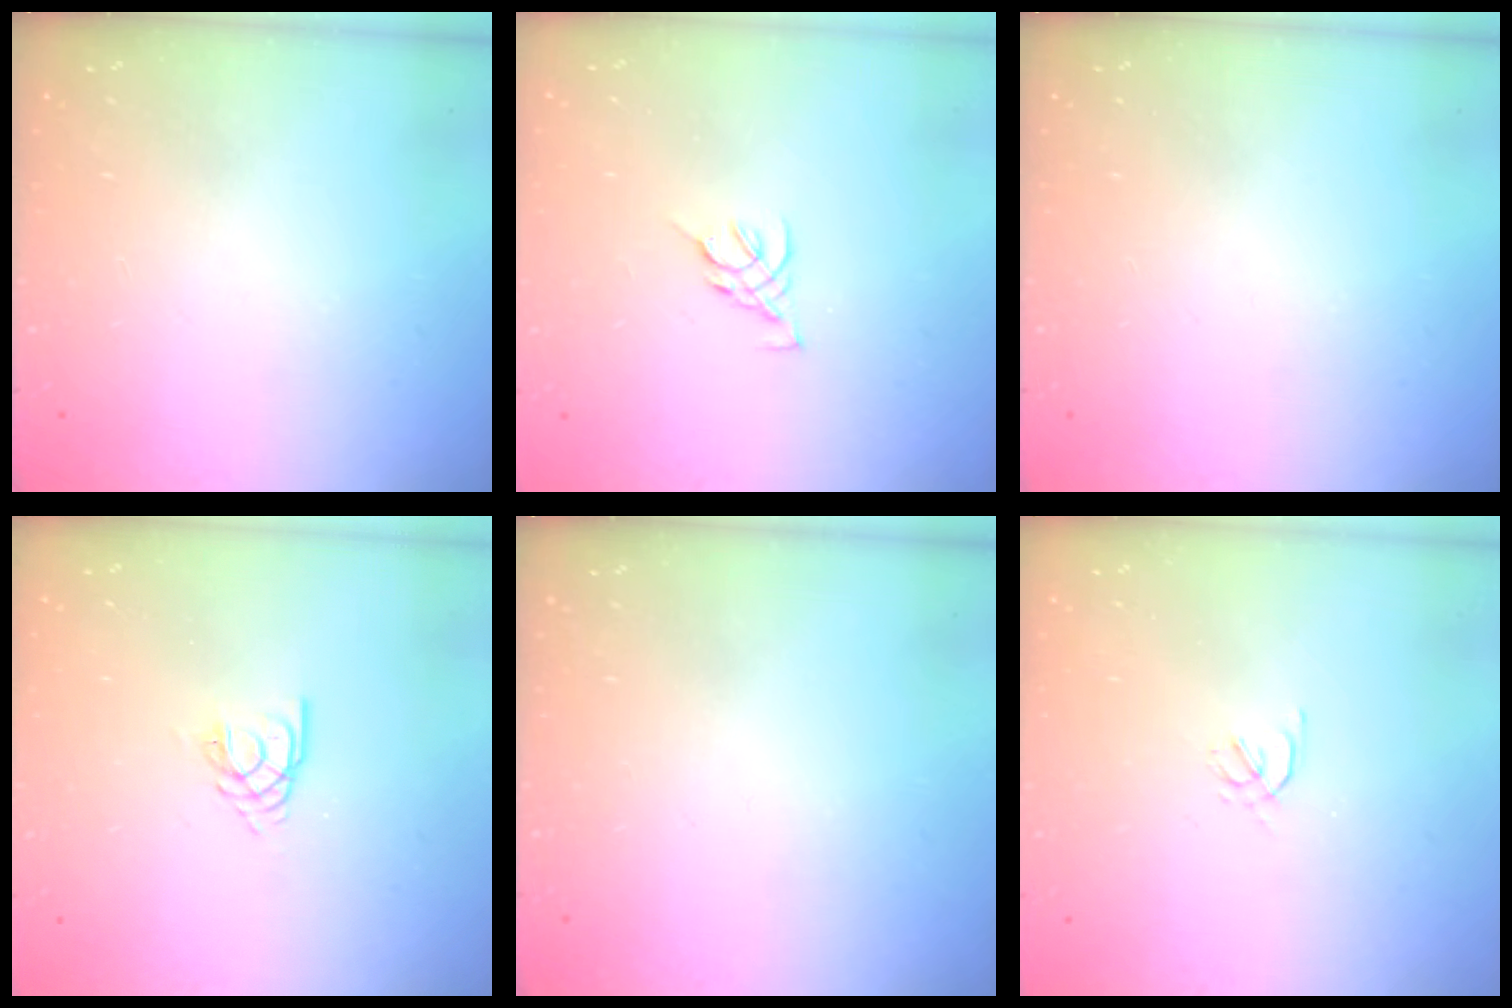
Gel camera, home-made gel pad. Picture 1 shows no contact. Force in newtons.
{"total": 3.6, "press": 3.5, "slide": 0.8}
{"total": 0.0}
{"total": 2.6, "press": 2.6, "slide": 0.3}
{"total": 0.0}
{"total": 1.7, "press": 1.6, "slide": 0.5}